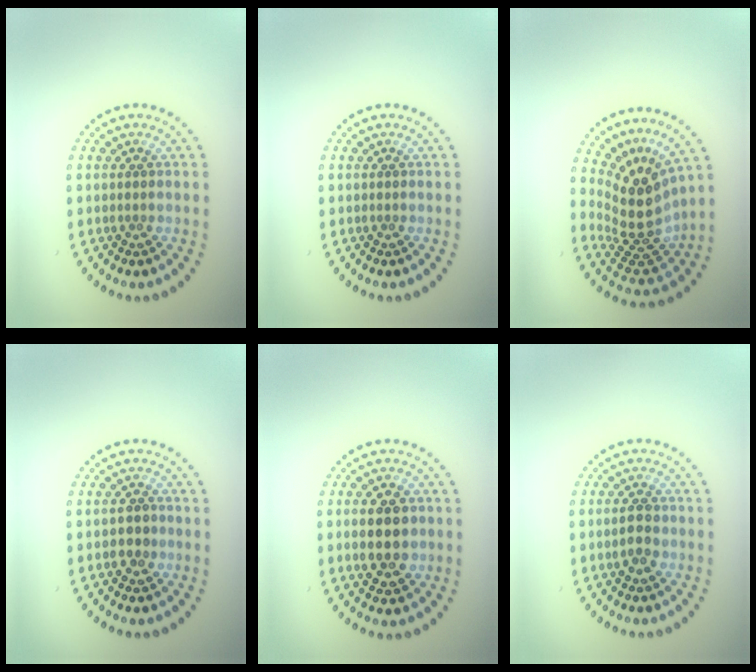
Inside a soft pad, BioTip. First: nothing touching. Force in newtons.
{"total": 0.0}
{"total": 5.1, "press": 3.7, "slide": 3.5}
{"total": 1.9, "press": 1.8, "slide": 0.4}
{"total": 5.2, "press": 5.2, "slide": 0.3}
{"total": 2.2, "press": 2.2, "slide": 0.2}